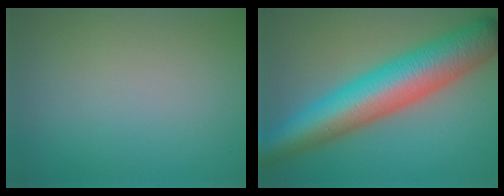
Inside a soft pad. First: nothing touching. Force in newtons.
{"total": 12.3, "press": 12.3, "slide": 0.3}